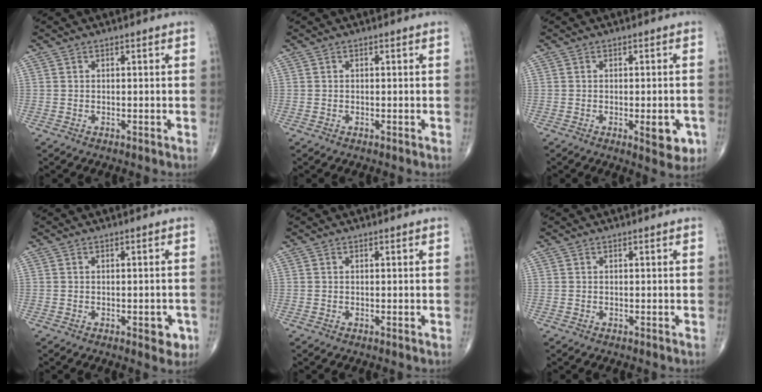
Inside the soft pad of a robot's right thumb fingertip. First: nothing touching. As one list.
[{"total": 0.0}, {"total": 6.1, "force": [-2.0, 2.3, 5.2], "torque": [-0.050, -0.003, -0.020]}, {"total": 3.6, "force": [-1.4, 1.7, 2.9], "torque": [-0.021, 0.001, -0.013]}, {"total": 0.0}, {"total": 0.0}]